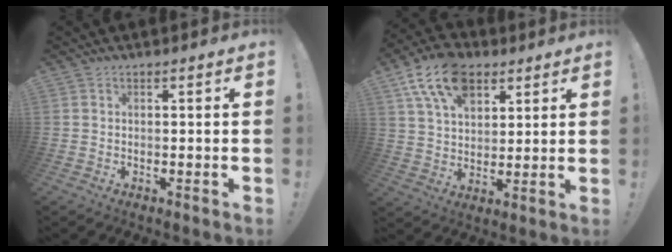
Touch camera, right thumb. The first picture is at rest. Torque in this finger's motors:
{"motor_torque": [1.19, 1.29, 1.20, 0.64, 0.13]}